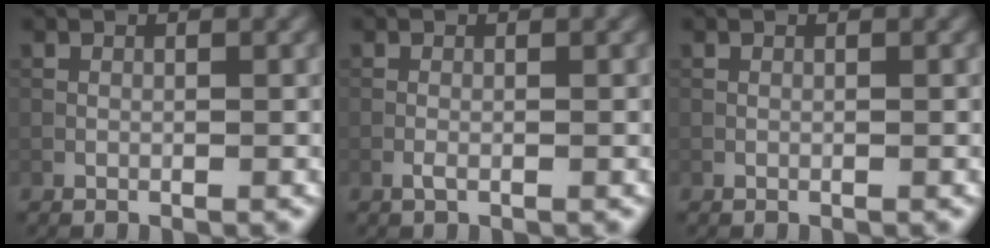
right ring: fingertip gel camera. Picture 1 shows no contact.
{"total": 0.6, "force": [-0.3, 0.1, 0.5], "torque": [-0.014, 0.000, -0.008]}
{"total": 0.0}